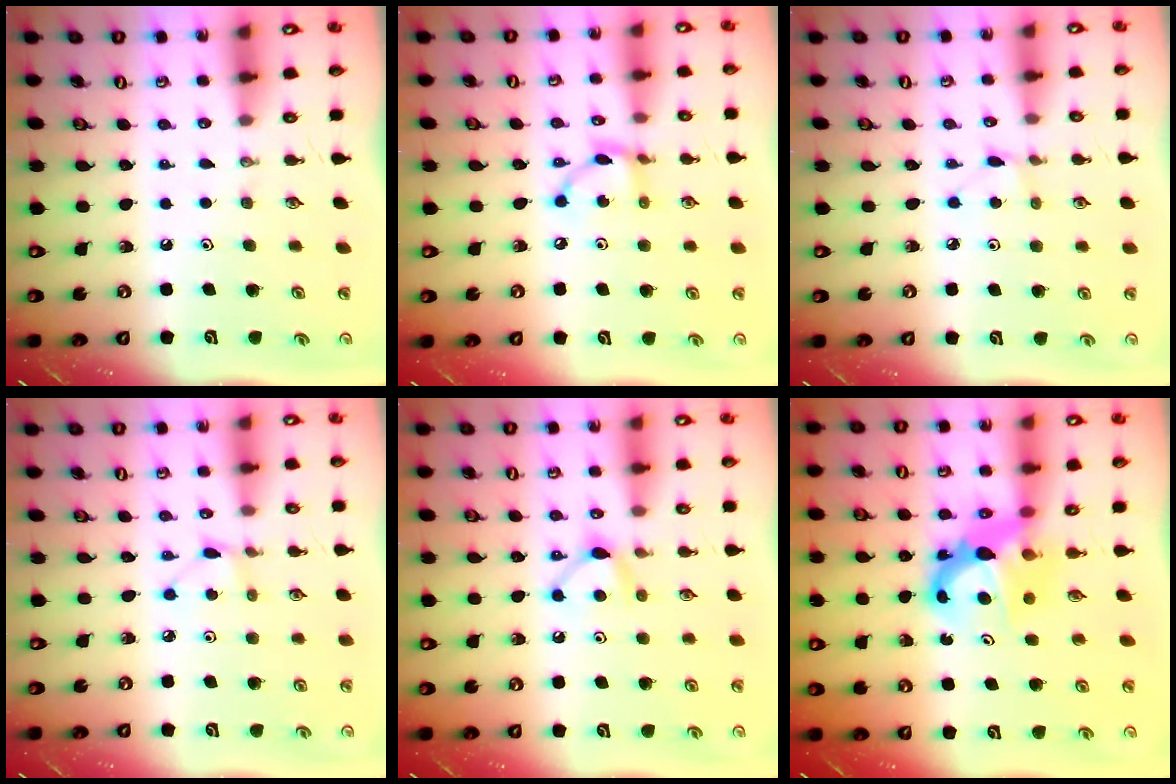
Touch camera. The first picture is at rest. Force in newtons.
{"total": 7.5, "press": 7.5, "slide": 0.2}
{"total": 1.9, "press": 1.9, "slide": 0.3}
{"total": 3.0, "press": 3.0, "slide": 0.4}
{"total": 7.5, "press": 7.4, "slide": 1.0}
{"total": 7.6, "press": 7.6, "slide": 0.6}